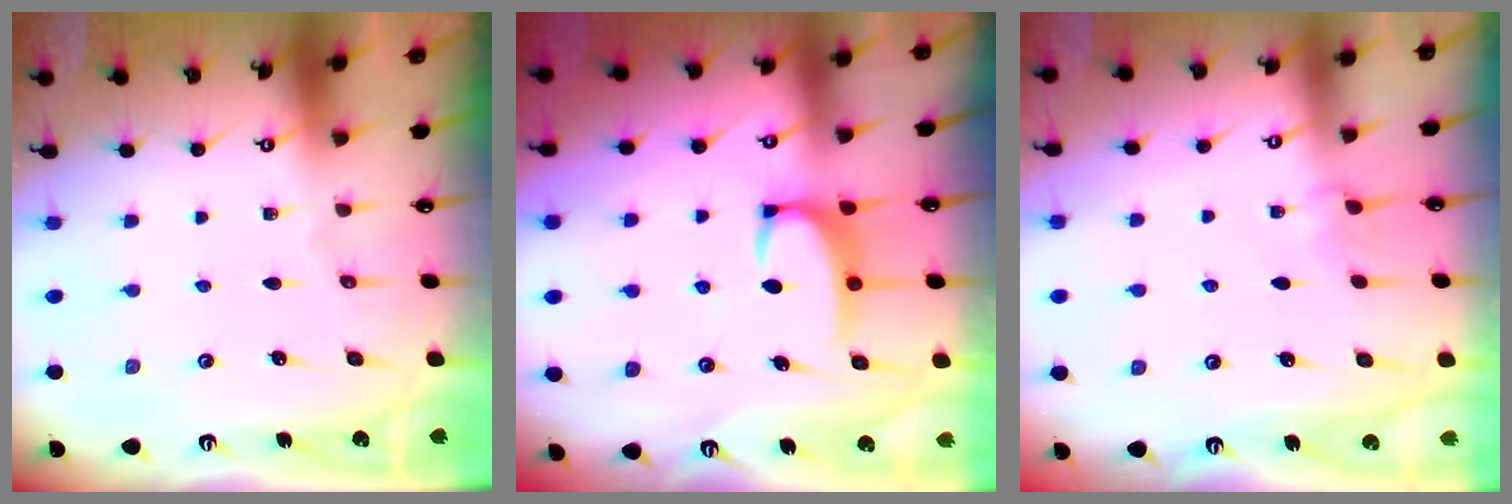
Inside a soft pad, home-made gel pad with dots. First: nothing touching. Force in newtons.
{"total": 2.9, "press": 2.9, "slide": 0.4}
{"total": 3.7, "press": 3.7, "slide": 0.3}